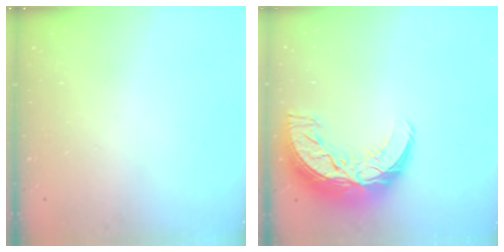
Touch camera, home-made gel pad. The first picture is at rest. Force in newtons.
{"total": 14.7, "press": 14.7, "slide": 1.0}